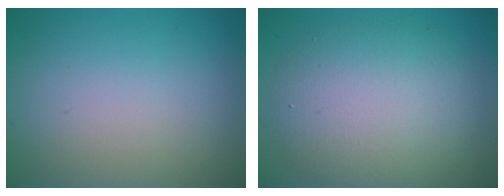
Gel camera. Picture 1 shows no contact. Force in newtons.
{"total": 7.0, "press": 7.0, "slide": 0.3}